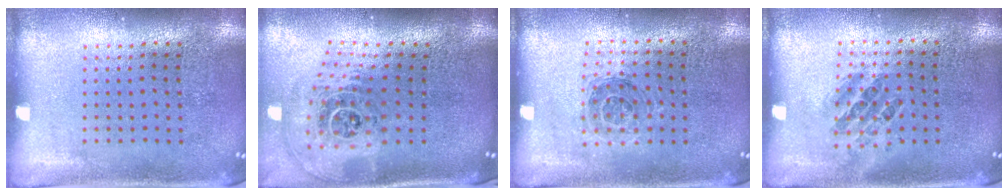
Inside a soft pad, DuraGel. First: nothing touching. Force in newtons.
{"total": 2.8, "press": 1.8, "slide": 2.1}
{"total": 1.1, "press": 1.0, "slide": 0.3}
{"total": 1.0, "press": 0.9, "slide": 0.4}